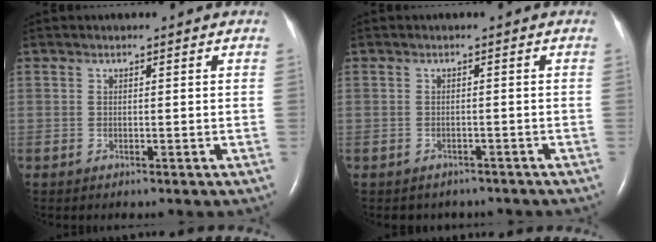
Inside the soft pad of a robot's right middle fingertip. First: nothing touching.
{"total": 3.9, "force": [-3.4, 1.8, 0.3], "torque": [-0.009, 0.007, -0.037]}